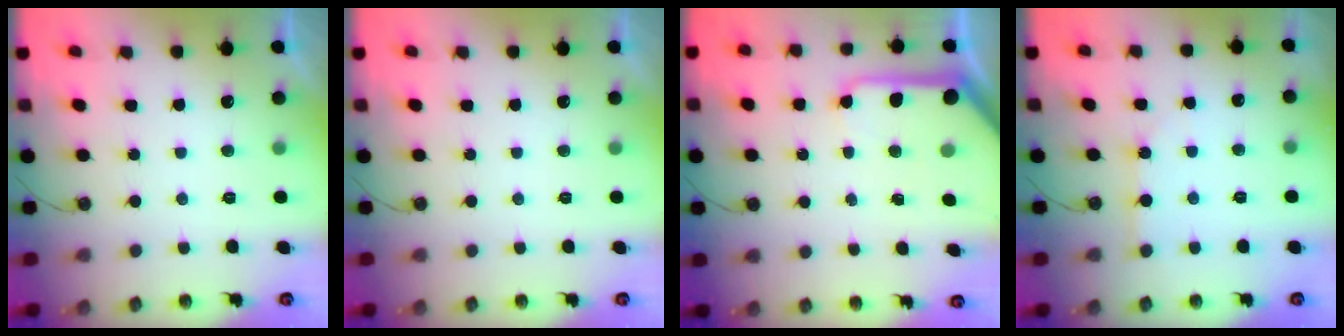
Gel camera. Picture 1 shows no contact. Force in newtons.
{"total": 0.0}
{"total": 11.1, "press": 11.0, "slide": 1.3}
{"total": 2.4, "press": 2.4, "slide": 0.1}